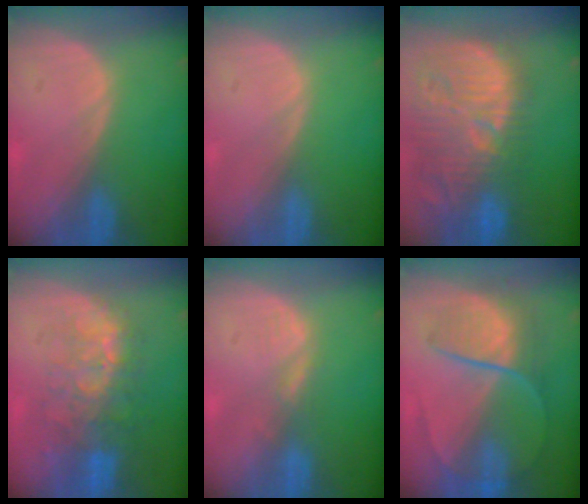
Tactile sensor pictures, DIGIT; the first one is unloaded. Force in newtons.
{"total": 0.0}
{"total": 14.8, "press": 13.1, "slide": 6.9}
{"total": 10.0, "press": 8.4, "slide": 5.3}
{"total": 1.6, "press": 1.6, "slide": 0.2}
{"total": 7.9, "press": 7.2, "slide": 3.2}